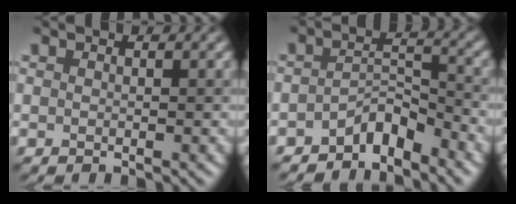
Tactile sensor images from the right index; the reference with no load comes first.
{"total": 2.9, "force": [-2.5, 1.0, 1.1], "torque": [-0.024, 0.015, -0.044]}